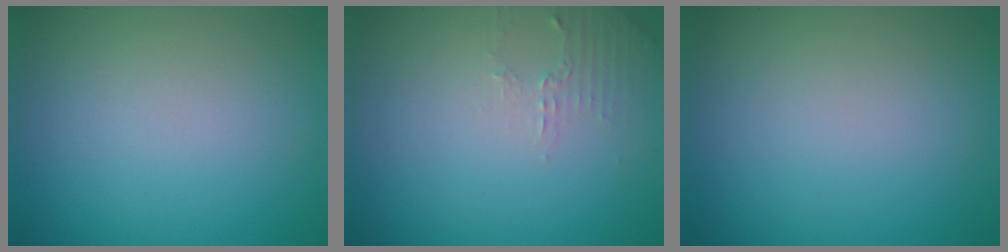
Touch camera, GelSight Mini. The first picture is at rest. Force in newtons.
{"total": 1.4, "press": 1.4, "slide": 0.4}
{"total": 0.0}